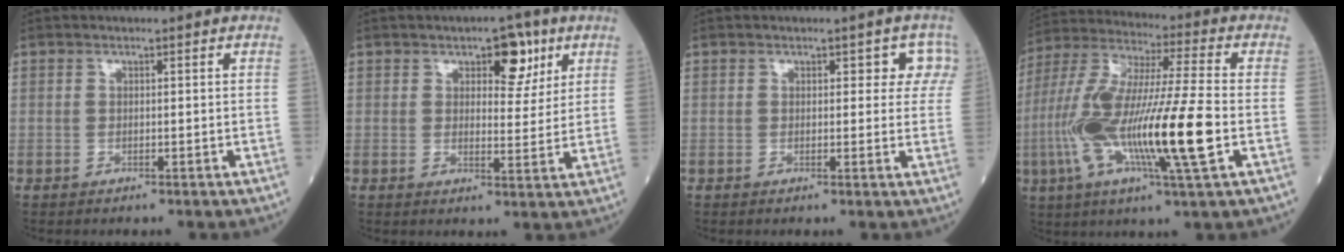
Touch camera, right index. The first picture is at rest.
{"total": 5.9, "force": [3.2, 2.7, 4.1], "torque": [-0.050, 0.004, 0.042]}
{"total": 3.8, "force": [1.7, 2.3, 2.4], "torque": [-0.002, 0.010, 0.011]}
{"total": 19.8, "force": [-4.4, 0.9, 19.3], "torque": [-0.395, -0.016, -0.087]}